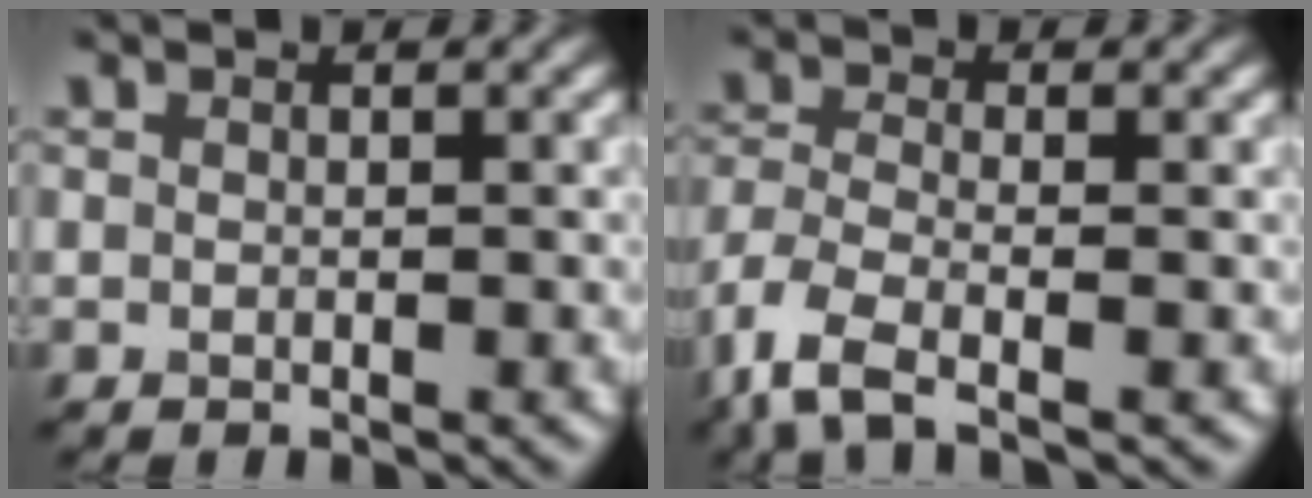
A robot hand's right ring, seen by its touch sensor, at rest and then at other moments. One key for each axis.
{"total": 5.3, "fx": -3.3, "fy": 1.8, "fz": 3.7, "tx": -0.089, "ty": -0.012, "tz": -0.082}